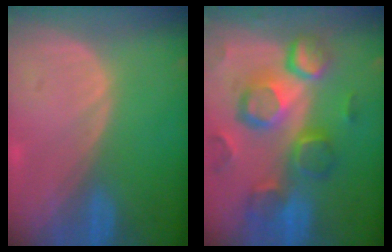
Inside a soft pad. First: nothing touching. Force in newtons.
{"total": 12.1, "press": 10.5, "slide": 6.0}